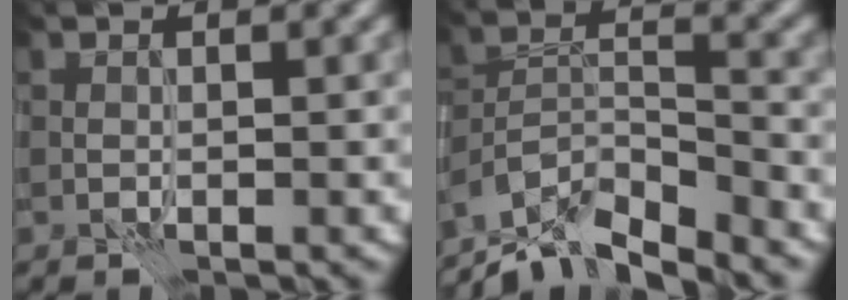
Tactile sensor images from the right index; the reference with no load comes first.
{"total": 7.7, "force": [-6.8, 2.0, 3.1], "torque": [-0.048, 0.000, -0.119]}